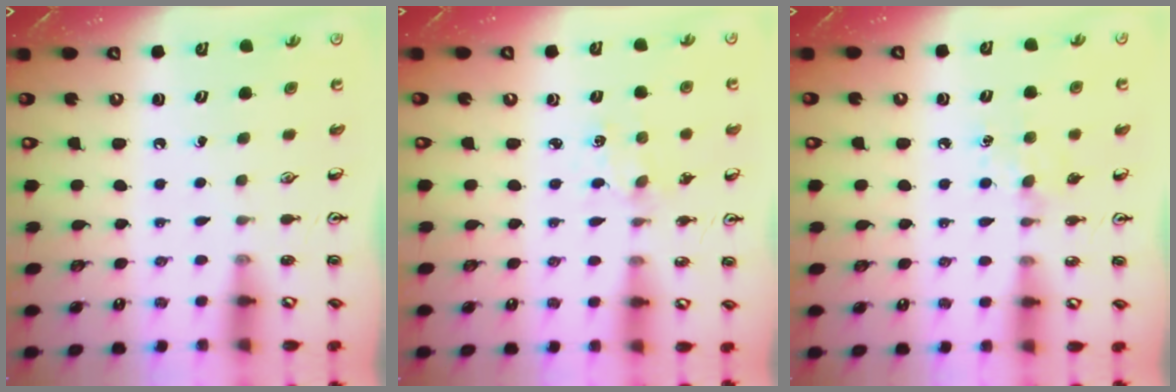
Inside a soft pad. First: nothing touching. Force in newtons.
{"total": 0.7, "press": 0.7, "slide": 0.2}
{"total": 5.2, "press": 5.1, "slide": 0.9}